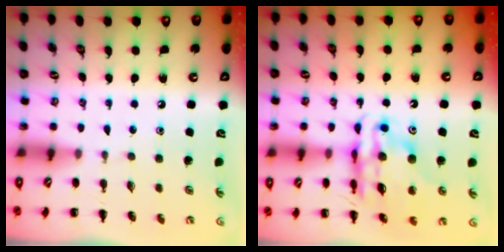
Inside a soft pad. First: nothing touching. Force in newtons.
{"total": 14.5, "press": 14.0, "slide": 3.9}